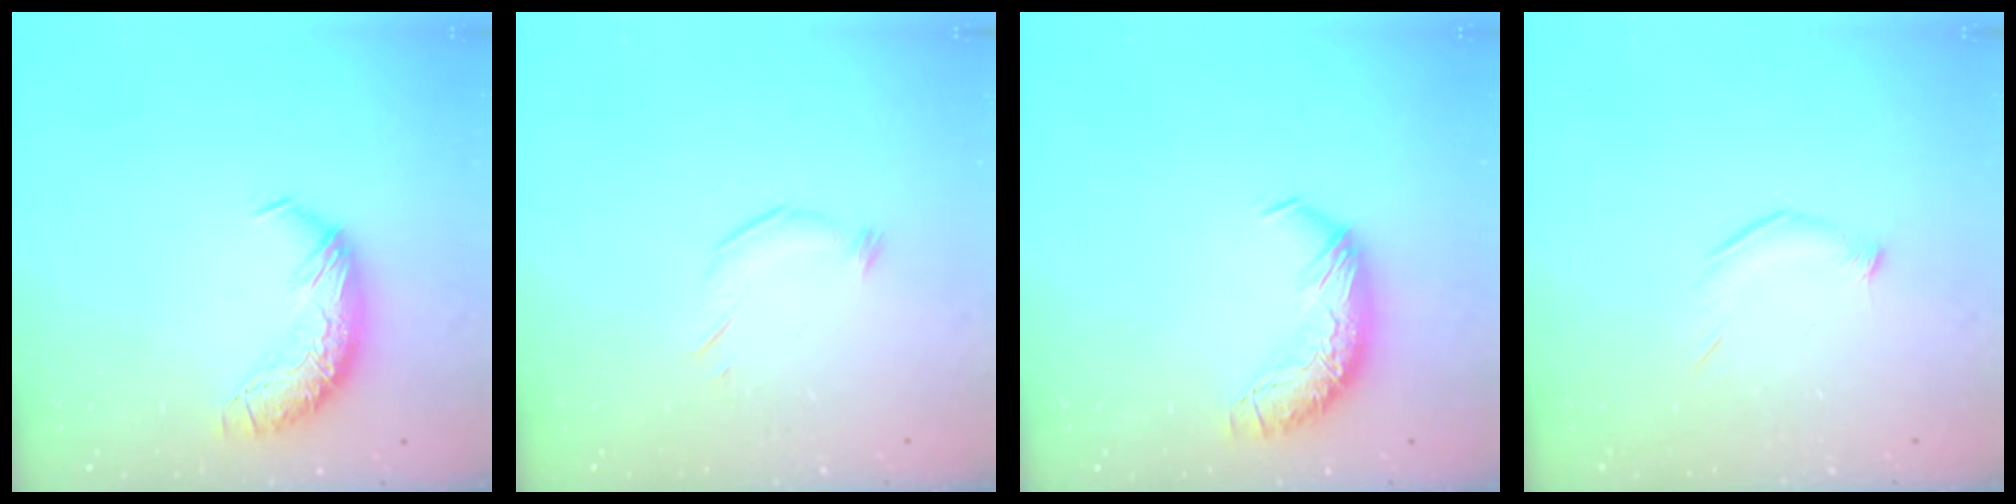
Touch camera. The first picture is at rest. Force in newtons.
{"total": 5.4, "press": 5.4, "slide": 0.4}
{"total": 0.0}
{"total": 5.5, "press": 5.4, "slide": 1.0}